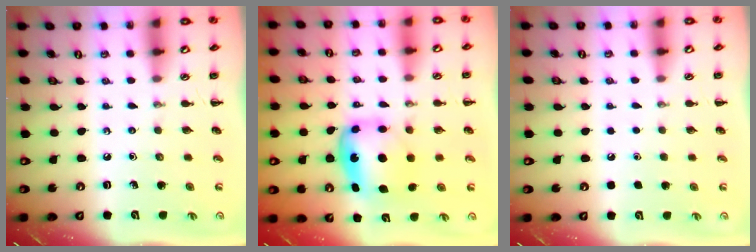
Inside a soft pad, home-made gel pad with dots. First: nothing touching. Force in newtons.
{"total": 6.0, "press": 5.9, "slide": 1.3}
{"total": 1.8, "press": 1.7, "slide": 0.1}